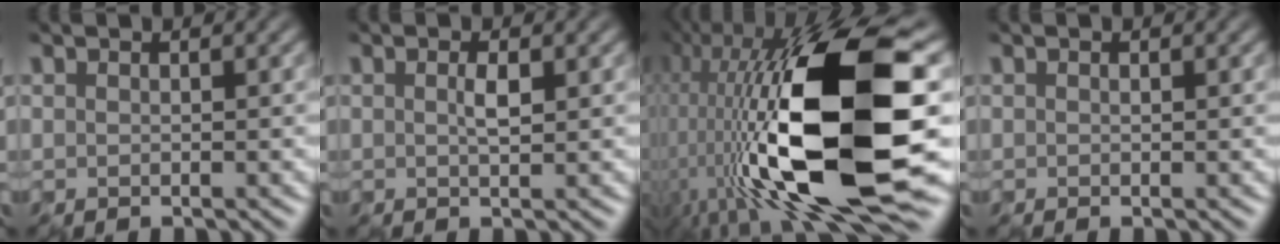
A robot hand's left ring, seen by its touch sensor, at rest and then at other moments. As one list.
[{"total": 1.1, "force": [-0.1, 0.0, 1.1], "torque": [-0.024, -0.001, 0.000]}, {"total": 19.7, "force": [-2.3, 7.1, 18.3], "torque": [-0.357, -0.012, -0.044]}, {"total": 0.0}]